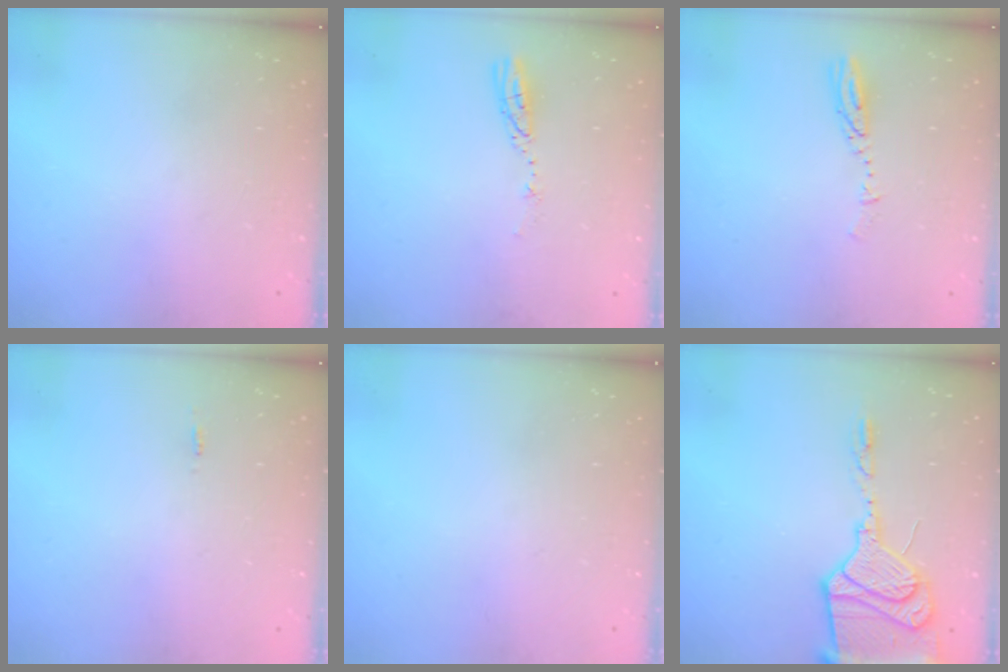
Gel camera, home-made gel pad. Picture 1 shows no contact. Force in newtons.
{"total": 3.6, "press": 3.6, "slide": 0.3}
{"total": 3.7, "press": 3.7, "slide": 0.4}
{"total": 8.5, "press": 2.2, "slide": 8.2}
{"total": 0.0}
{"total": 20.1, "press": 20.0, "slide": 2.3}